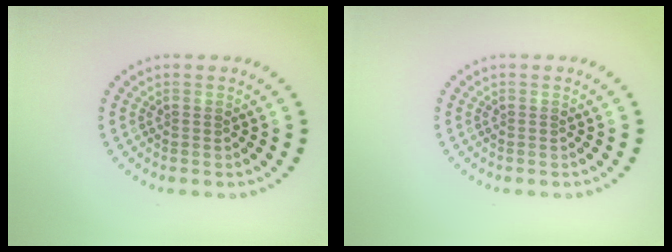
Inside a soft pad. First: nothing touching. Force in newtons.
{"total": 0.0}